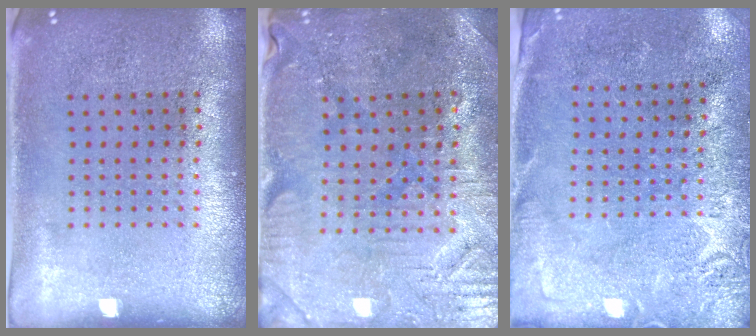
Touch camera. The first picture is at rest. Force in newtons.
{"total": 1.4, "press": 1.4, "slide": 0.4}
{"total": 2.7, "press": 2.6, "slide": 0.9}